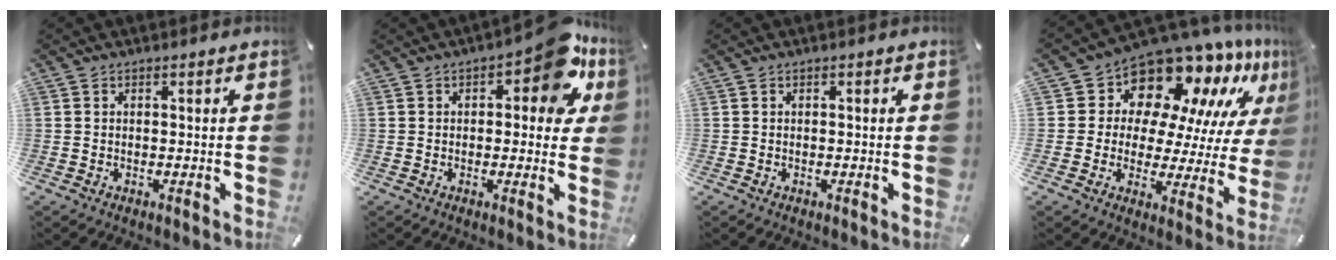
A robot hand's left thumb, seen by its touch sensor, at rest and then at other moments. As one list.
[{"total": 12.2, "force": [5.1, 5.8, 9.5], "torque": [-0.105, -0.028, 0.081]}, {"total": 0.0}, {"total": 12.7, "force": [10.9, 6.0, 2.3], "torque": [-0.044, -0.126, 0.182]}]